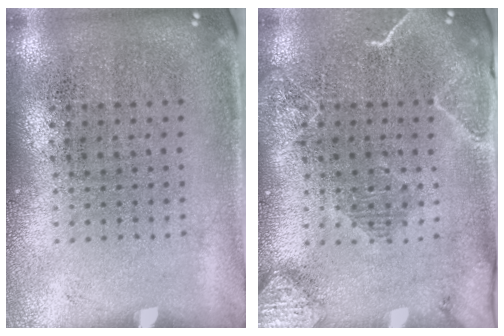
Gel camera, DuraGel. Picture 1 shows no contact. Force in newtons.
{"total": 2.2, "press": 2.1, "slide": 0.6}